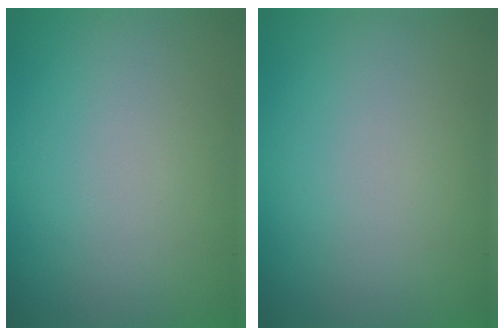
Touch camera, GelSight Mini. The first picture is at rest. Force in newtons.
{"total": 0.0}